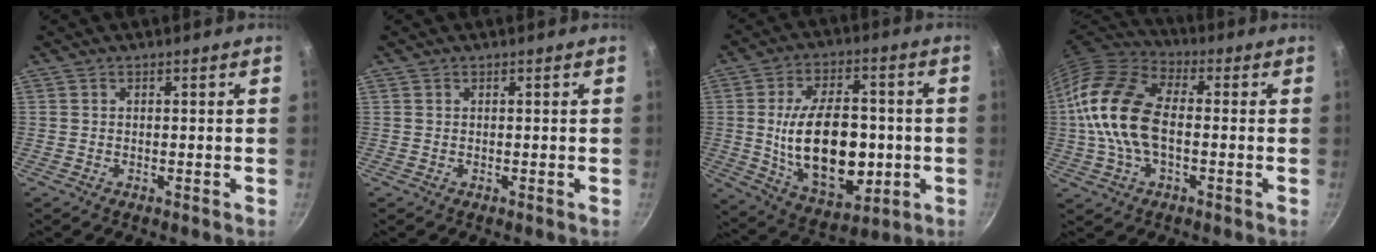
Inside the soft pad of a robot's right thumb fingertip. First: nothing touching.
{"total": 0.0}
{"total": 21.5, "force": [-1.5, 12.7, 17.3], "torque": [-0.256, 0.008, -0.005]}
{"total": 17.0, "force": [-0.6, 9.9, 13.8], "torque": [-0.259, 0.031, -0.028]}